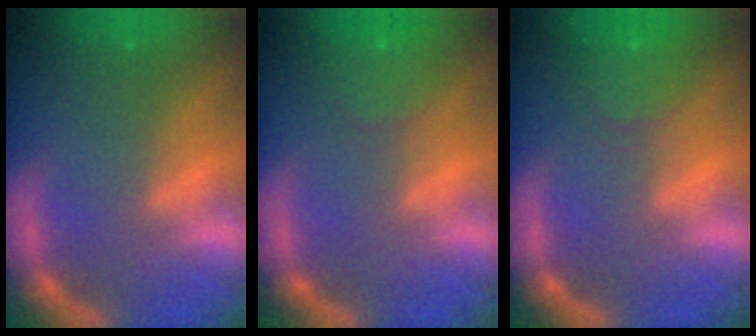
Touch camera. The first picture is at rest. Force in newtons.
{"total": 3.0}
{"total": 3.5}